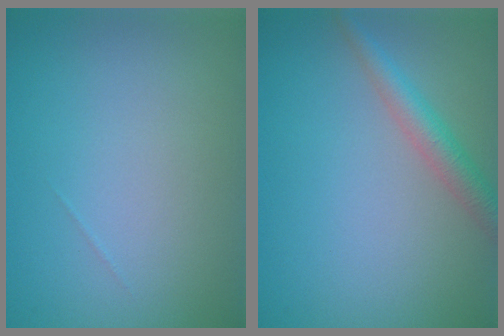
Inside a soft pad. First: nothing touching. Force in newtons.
{"total": 2.8, "press": 2.8, "slide": 0.2}